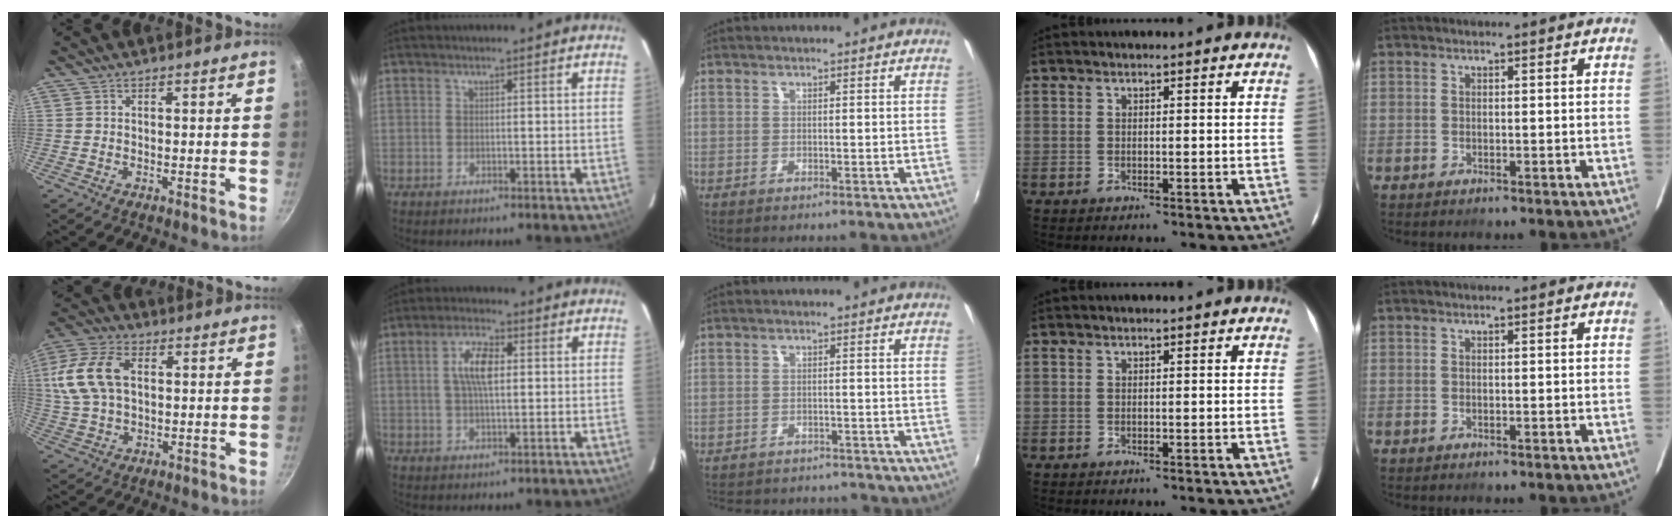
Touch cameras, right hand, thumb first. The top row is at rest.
{"thumb": {"total": 14.2, "force": [2.6, 9.1, 10.6], "torque": [-0.206, 0.015, 0.042]}, "index": {"total": 6.5, "force": [1.1, 2.5, 5.9], "torque": [-0.112, 0.011, 0.020]}, "middle": {"total": 13.9, "force": [-12.2, 4.7, 4.8], "torque": [-0.108, -0.002, -0.160]}}